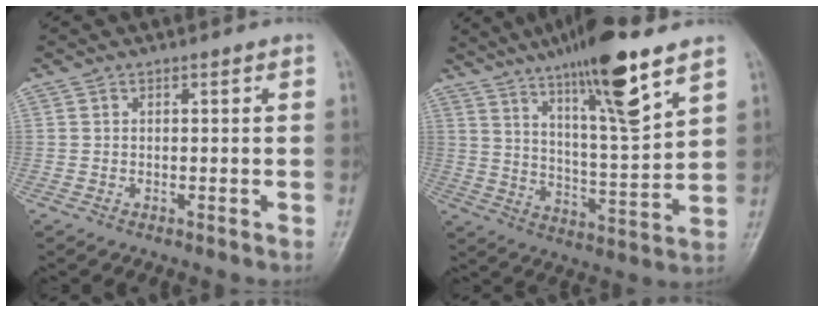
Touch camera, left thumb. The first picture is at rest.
{"total": 17.2, "force": [11.1, 2.4, 13.0], "torque": [-0.206, -0.057, 0.189]}